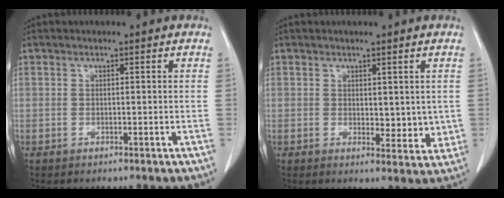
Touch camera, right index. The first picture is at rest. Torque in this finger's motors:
{"motor_torque": [0.03, 0.20, 0.17, 0.02]}